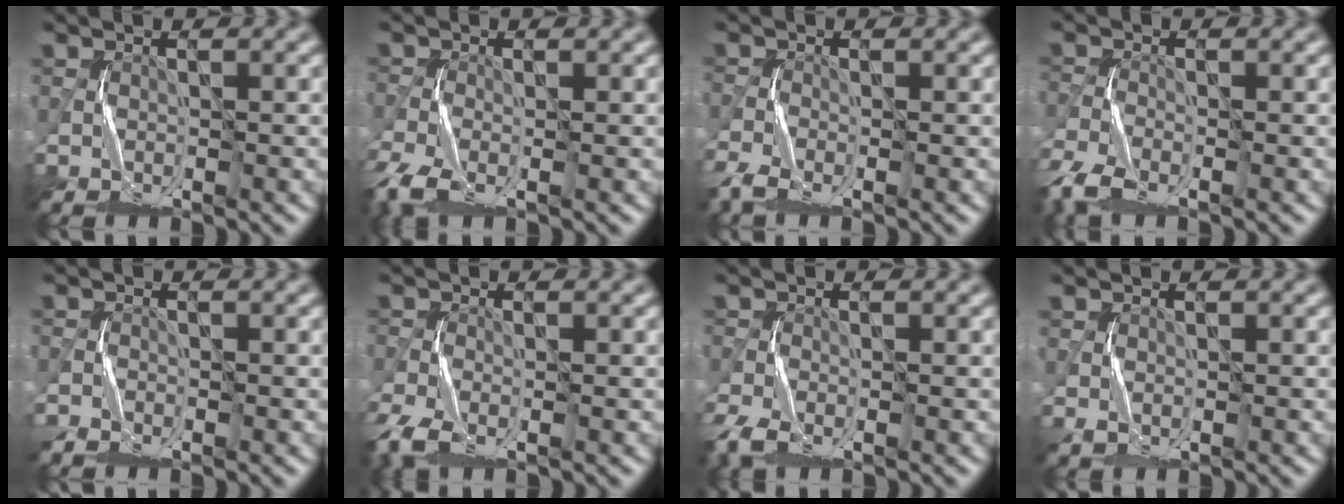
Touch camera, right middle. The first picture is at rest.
{"total": 4.3, "force": [-3.1, 1.5, 2.7], "torque": [-0.073, -0.015, -0.068]}
{"total": 3.3, "force": [-2.7, 0.8, 1.6], "torque": [-0.047, -0.011, -0.064]}
{"total": 4.4, "force": [-3.5, 1.3, 2.2], "torque": [-0.058, -0.012, -0.082]}
{"total": 1.7, "force": [-1.6, 0.2, 0.2], "torque": [-0.009, -0.004, -0.035]}
{"total": 4.0, "force": [-2.9, 1.4, 2.3], "torque": [-0.064, -0.013, -0.065]}
{"total": 3.4, "force": [-2.5, 1.2, 1.9], "torque": [-0.054, -0.010, -0.056]}
{"total": 0.8, "force": [-0.2, 0.5, 0.7], "torque": [-0.023, -0.003, -0.004]}